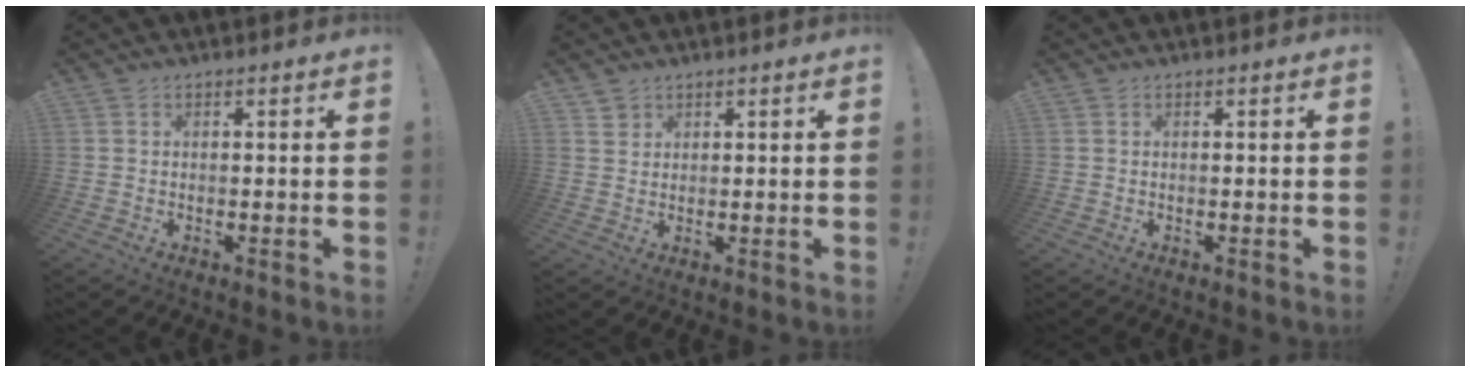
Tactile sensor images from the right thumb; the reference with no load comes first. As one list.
[{"total": 2.5, "force": [1.7, 1.8, 0.1], "torque": [0.007, -0.013, 0.031]}, {"total": 0.0}]